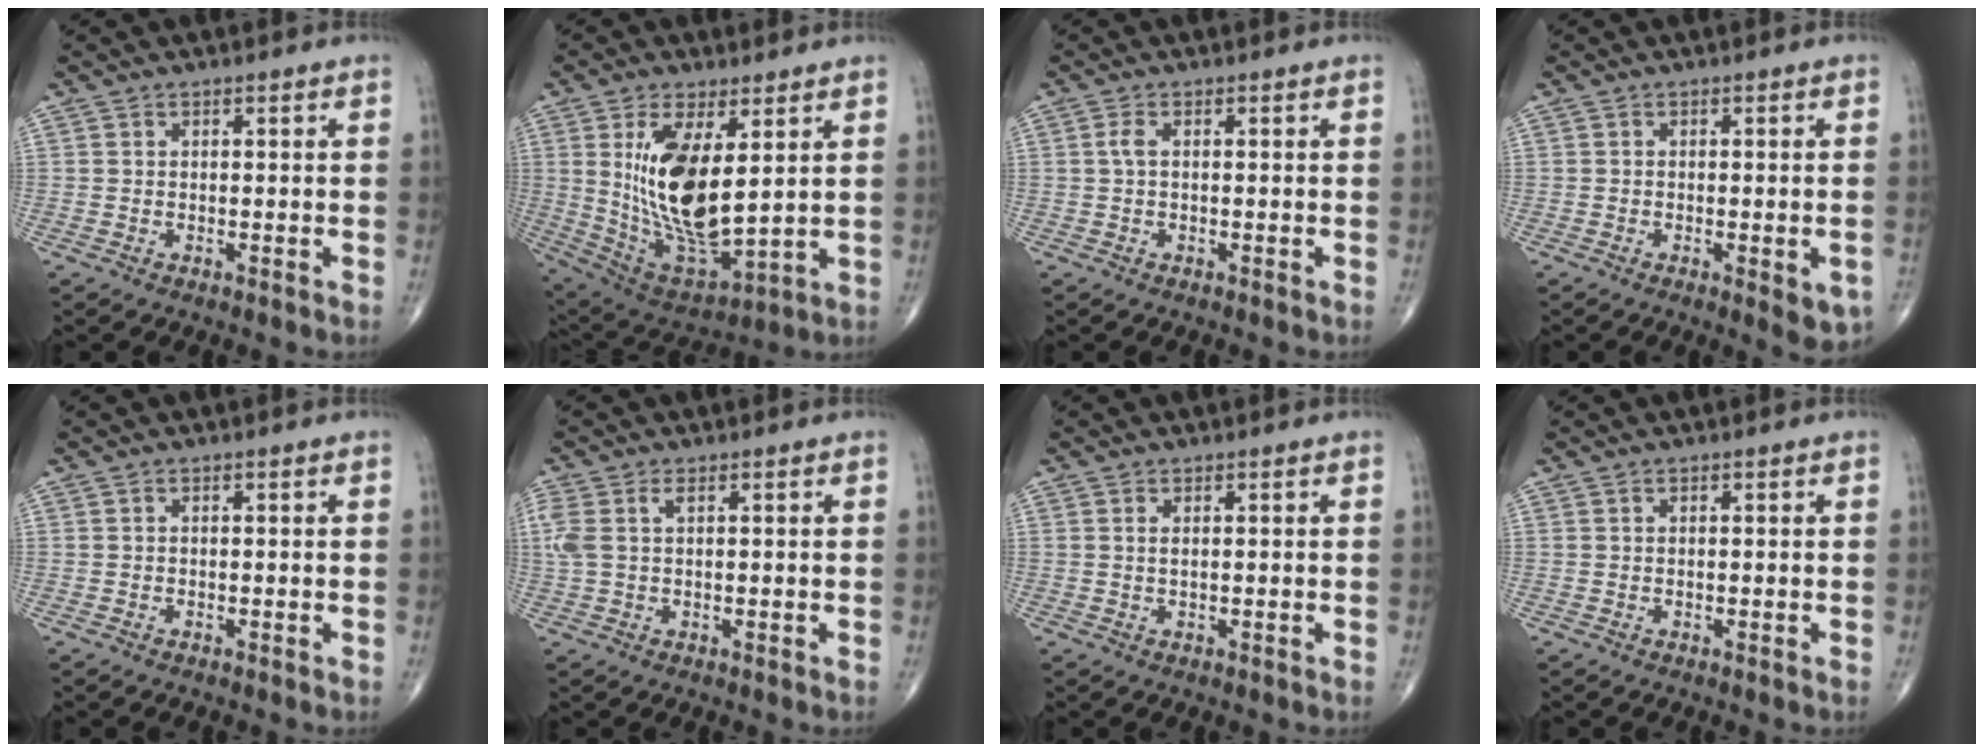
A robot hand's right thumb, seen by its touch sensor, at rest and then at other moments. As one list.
[{"total": 17.1, "force": [3.6, 7.3, 15.1], "torque": [-0.273, -0.031, 0.089]}, {"total": 1.5, "force": [0.1, 0.6, 1.3], "torque": [-0.033, -0.001, 0.001]}, {"total": 5.2, "force": [-1.9, 1.7, 4.5], "torque": [-0.045, -0.003, -0.019]}, {"total": 0.0}, {"total": 5.0, "force": [1.4, 2.6, 4.0], "torque": [-0.125, 0.021, 0.033]}, {"total": 0.6, "force": [0.2, 0.1, 0.5], "torque": [-0.014, -0.001, 0.003]}, {"total": 0.0}]